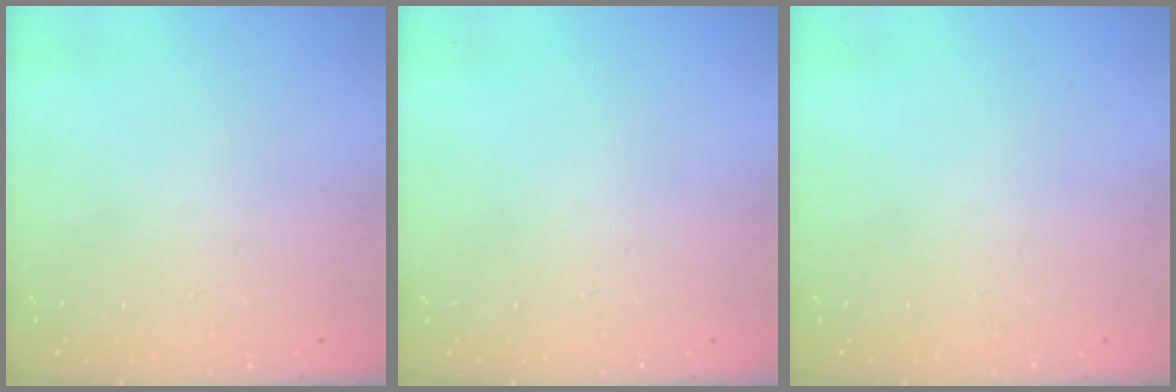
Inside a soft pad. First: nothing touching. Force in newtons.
{"total": 0.0}
{"total": 0.0}